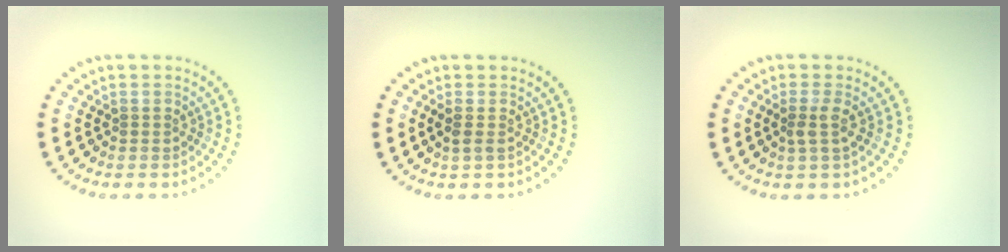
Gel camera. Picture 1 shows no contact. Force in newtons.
{"total": 1.1, "press": 1.0, "slide": 0.5}
{"total": 1.5, "press": 1.2, "slide": 1.0}